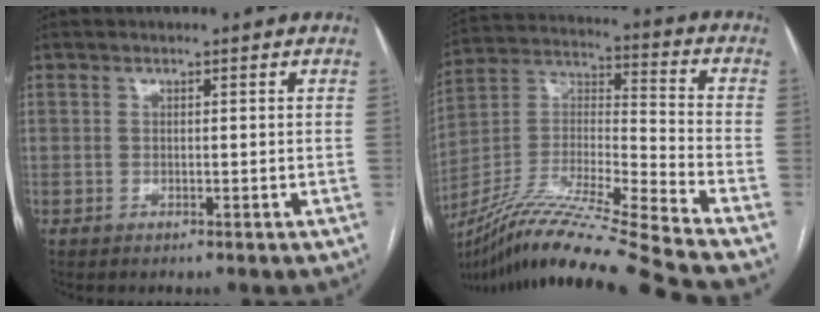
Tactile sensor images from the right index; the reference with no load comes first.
{"total": 23.5, "force": [-20.2, -2.6, 11.6], "torque": [-0.238, -0.024, -0.364]}